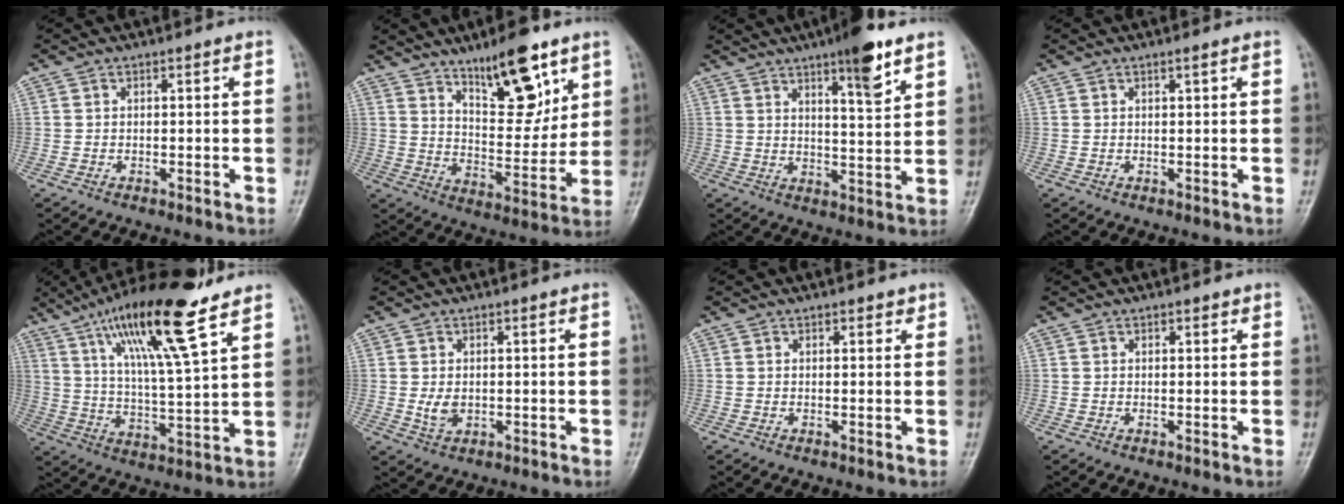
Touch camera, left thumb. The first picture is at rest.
{"total": 14.6, "force": [9.1, 5.2, 10.2], "torque": [-0.120, -0.060, 0.153]}
{"total": 9.6, "force": [6.1, 1.8, 7.2], "torque": [-0.097, -0.036, 0.090]}
{"total": 0.7, "force": [0.5, 0.1, 0.6], "torque": [-0.009, -0.001, 0.008]}
{"total": 19.3, "force": [11.6, 3.6, 15.0], "torque": [-0.248, -0.042, 0.204]}
{"total": 2.9, "force": [0.1, 2.1, 2.0], "torque": [-0.032, -0.007, 0.007]}
{"total": 1.5, "force": [1.0, 0.8, 0.8], "torque": [-0.001, -0.004, 0.010]}
{"total": 1.1, "force": [0.7, 0.5, 0.6], "torque": [-0.004, -0.002, 0.008]}